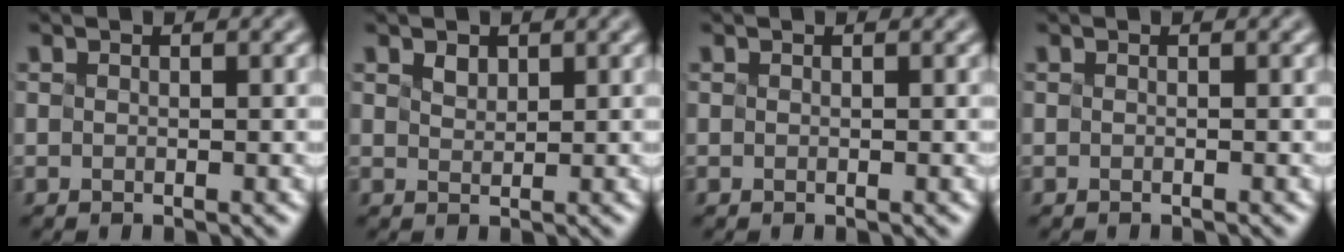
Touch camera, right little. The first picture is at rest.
{"total": 1.1, "force": [-0.1, -0.5, -0.9], "torque": [0.008, -0.002, 0.024]}
{"total": 0.0}
{"total": 0.8, "force": [-0.7, -0.3, -0.2], "torque": [-0.001, -0.007, -0.001]}